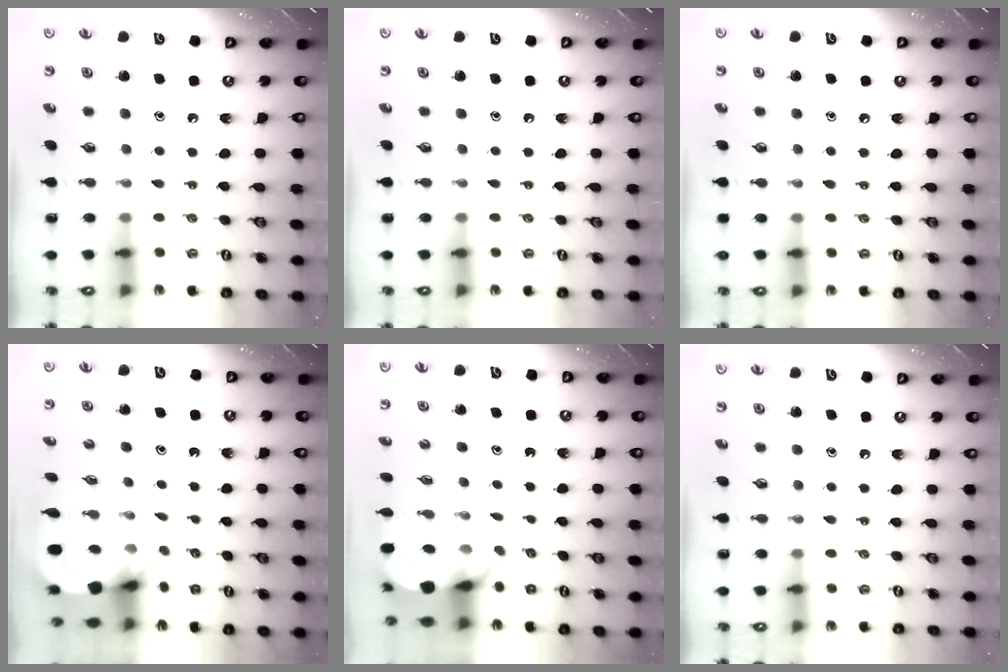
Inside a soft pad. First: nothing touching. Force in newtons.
{"total": 0.0}
{"total": 3.6, "press": 3.6, "slide": 0.5}
{"total": 3.8, "press": 3.8, "slide": 0.3}
{"total": 5.0, "press": 5.0, "slide": 0.6}
{"total": 0.0}